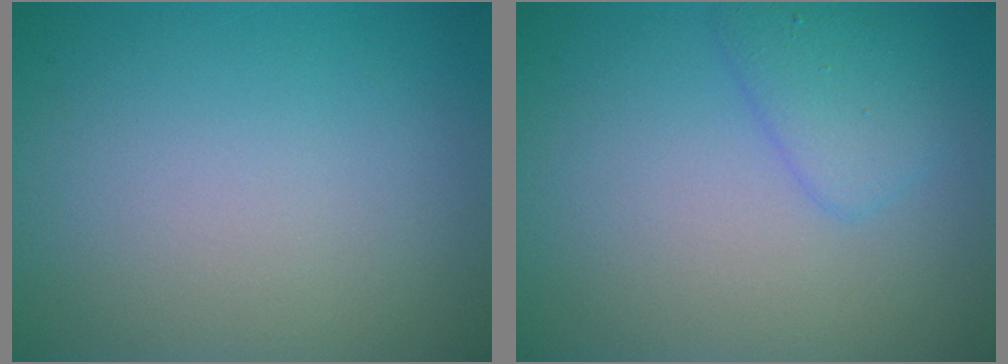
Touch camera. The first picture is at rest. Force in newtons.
{"total": 2.4, "press": 2.4, "slide": 0.2}